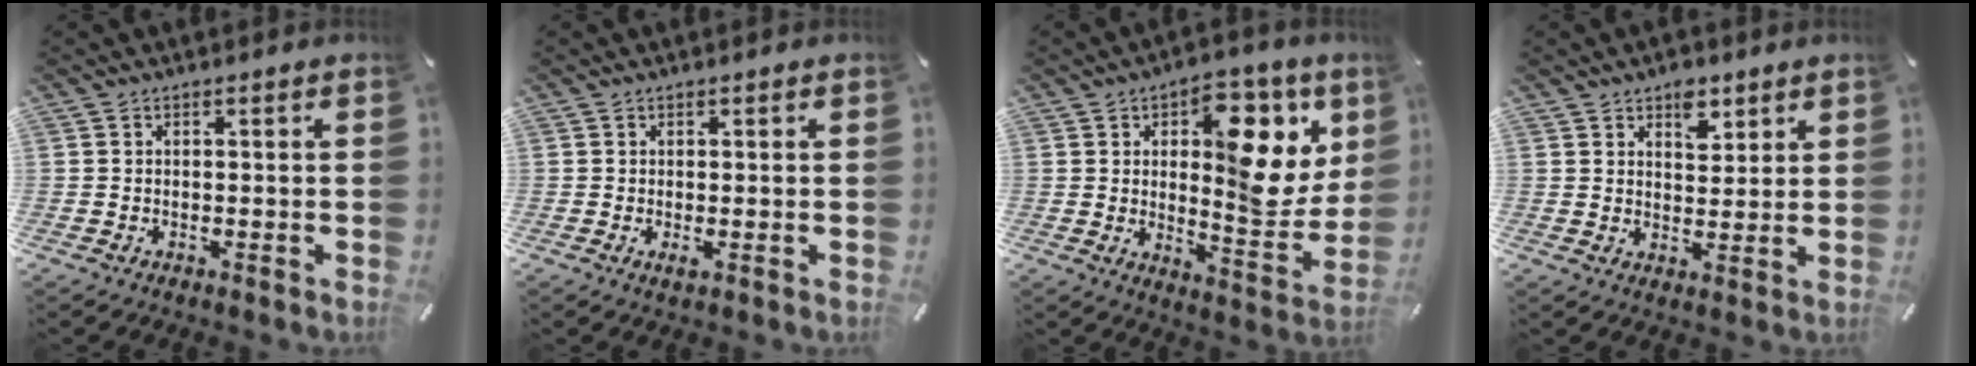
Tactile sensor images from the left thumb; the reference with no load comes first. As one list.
[{"total": 1.2, "force": [0.0, 0.2, 1.2], "torque": [-0.016, -0.009, -0.001]}, {"total": 17.6, "force": [6.5, 8.7, 13.8], "torque": [-0.154, -0.041, 0.103]}, {"total": 5.6, "force": [3.7, 3.4, 2.5], "torque": [-0.012, -0.020, 0.059]}]